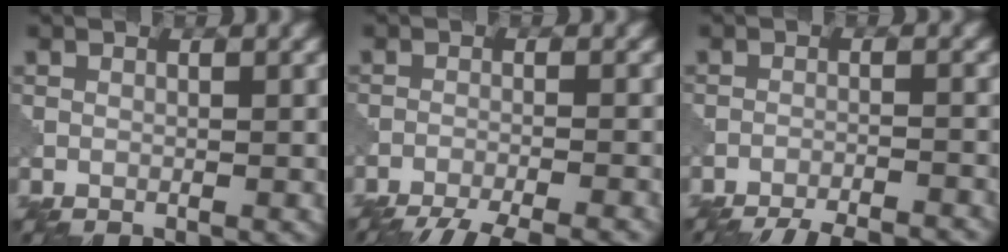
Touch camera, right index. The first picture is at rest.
{"total": 7.2, "force": [-6.4, 1.1, 3.1], "torque": [-0.046, -0.014, -0.099]}
{"total": 8.4, "force": [-8.0, 1.5, 2.3], "torque": [-0.025, 0.002, -0.110]}